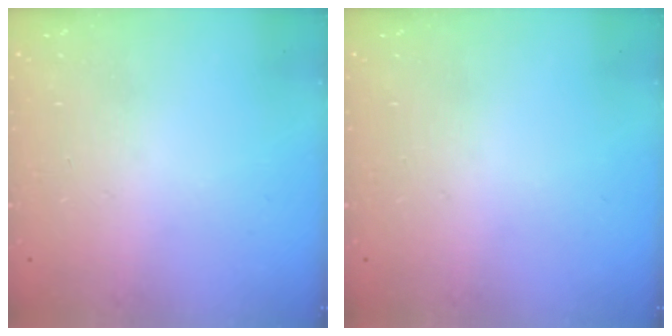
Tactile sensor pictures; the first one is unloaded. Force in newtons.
{"total": 0.0}